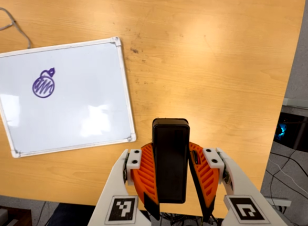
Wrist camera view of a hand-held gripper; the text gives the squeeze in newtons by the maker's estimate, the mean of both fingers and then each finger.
{"total": 8.1, "left": 6.6, "right": 9.6}